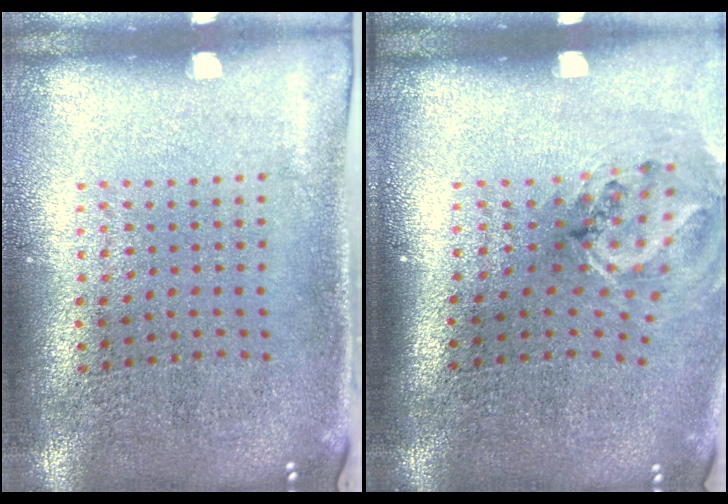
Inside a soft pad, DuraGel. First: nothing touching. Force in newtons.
{"total": 1.3, "press": 1.1, "slide": 0.7}